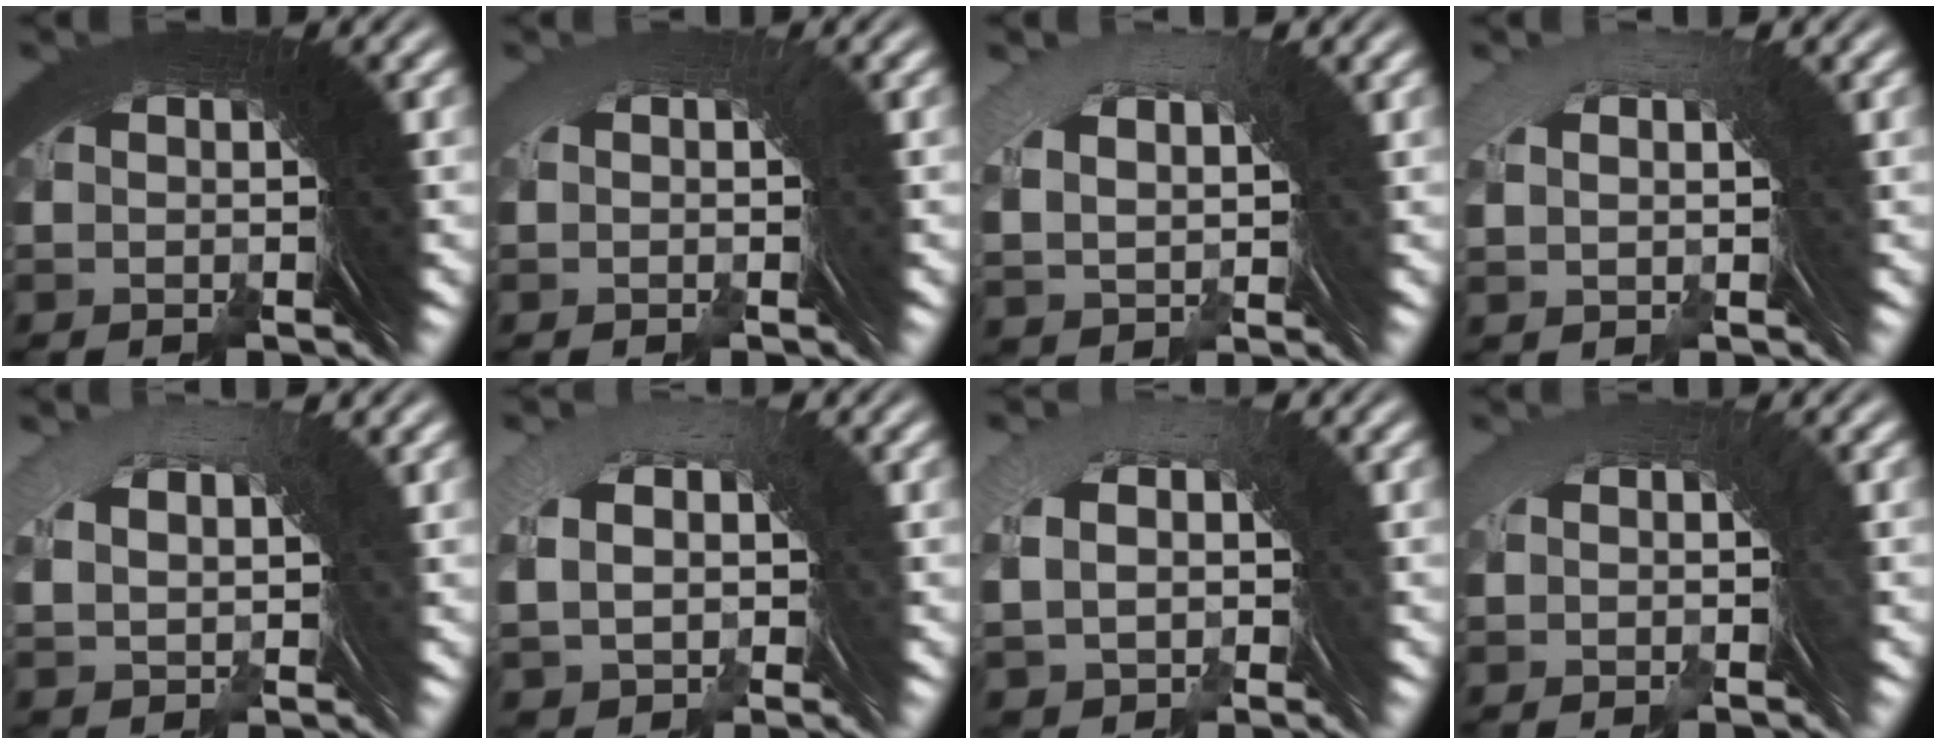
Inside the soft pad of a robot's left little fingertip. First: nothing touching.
{"total": 1.0, "force": [-0.8, -0.6, -0.3], "torque": [0.013, 0.011, -0.015]}
{"total": 3.6, "force": [1.5, 2.1, 2.5], "torque": [-0.051, 0.003, 0.040]}
{"total": 1.5, "force": [0.8, 0.5, 1.2], "torque": [-0.015, 0.018, 0.016]}
{"total": 3.2, "force": [1.6, 1.5, 2.3], "torque": [-0.040, 0.008, 0.039]}
{"total": 4.0, "force": [0.0, 3.0, 2.6], "torque": [-0.073, -0.007, 0.010]}
{"total": 3.6, "force": [-0.1, 2.7, 2.3], "torque": [-0.068, -0.008, 0.006]}
{"total": 0.8, "force": [-0.7, -0.4, 0.0], "torque": [0.006, 0.012, -0.014]}